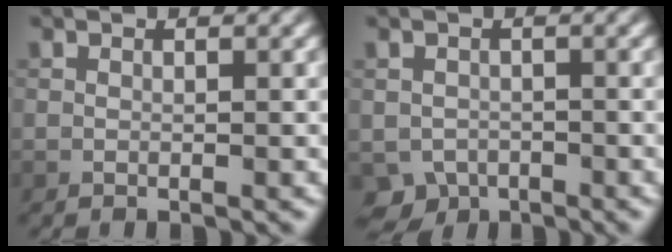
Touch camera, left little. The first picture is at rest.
{"total": 3.3, "force": [-2.0, 2.5, 0.9], "torque": [-0.015, -0.011, -0.035]}